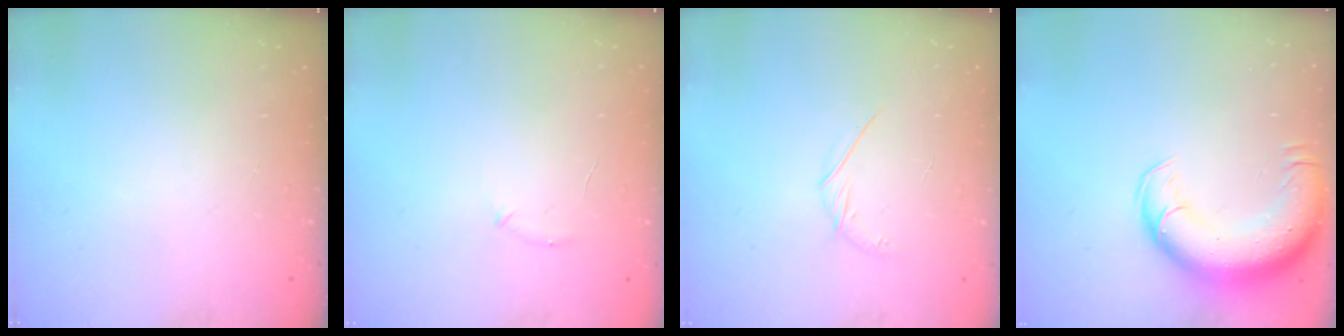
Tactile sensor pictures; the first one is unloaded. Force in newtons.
{"total": 4.7, "press": 4.5, "slide": 1.3}
{"total": 3.3, "press": 3.2, "slide": 0.7}
{"total": 16.2, "press": 15.7, "slide": 3.9}